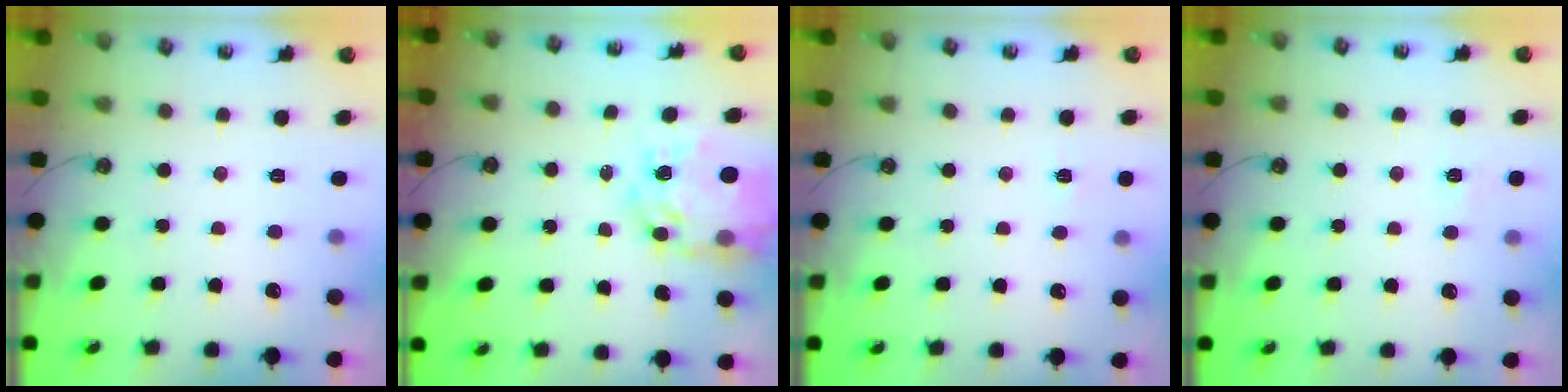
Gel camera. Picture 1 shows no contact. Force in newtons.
{"total": 14.5, "press": 14.4, "slide": 1.4}
{"total": 4.0, "press": 4.0, "slide": 0.5}
{"total": 3.4, "press": 3.4, "slide": 0.5}